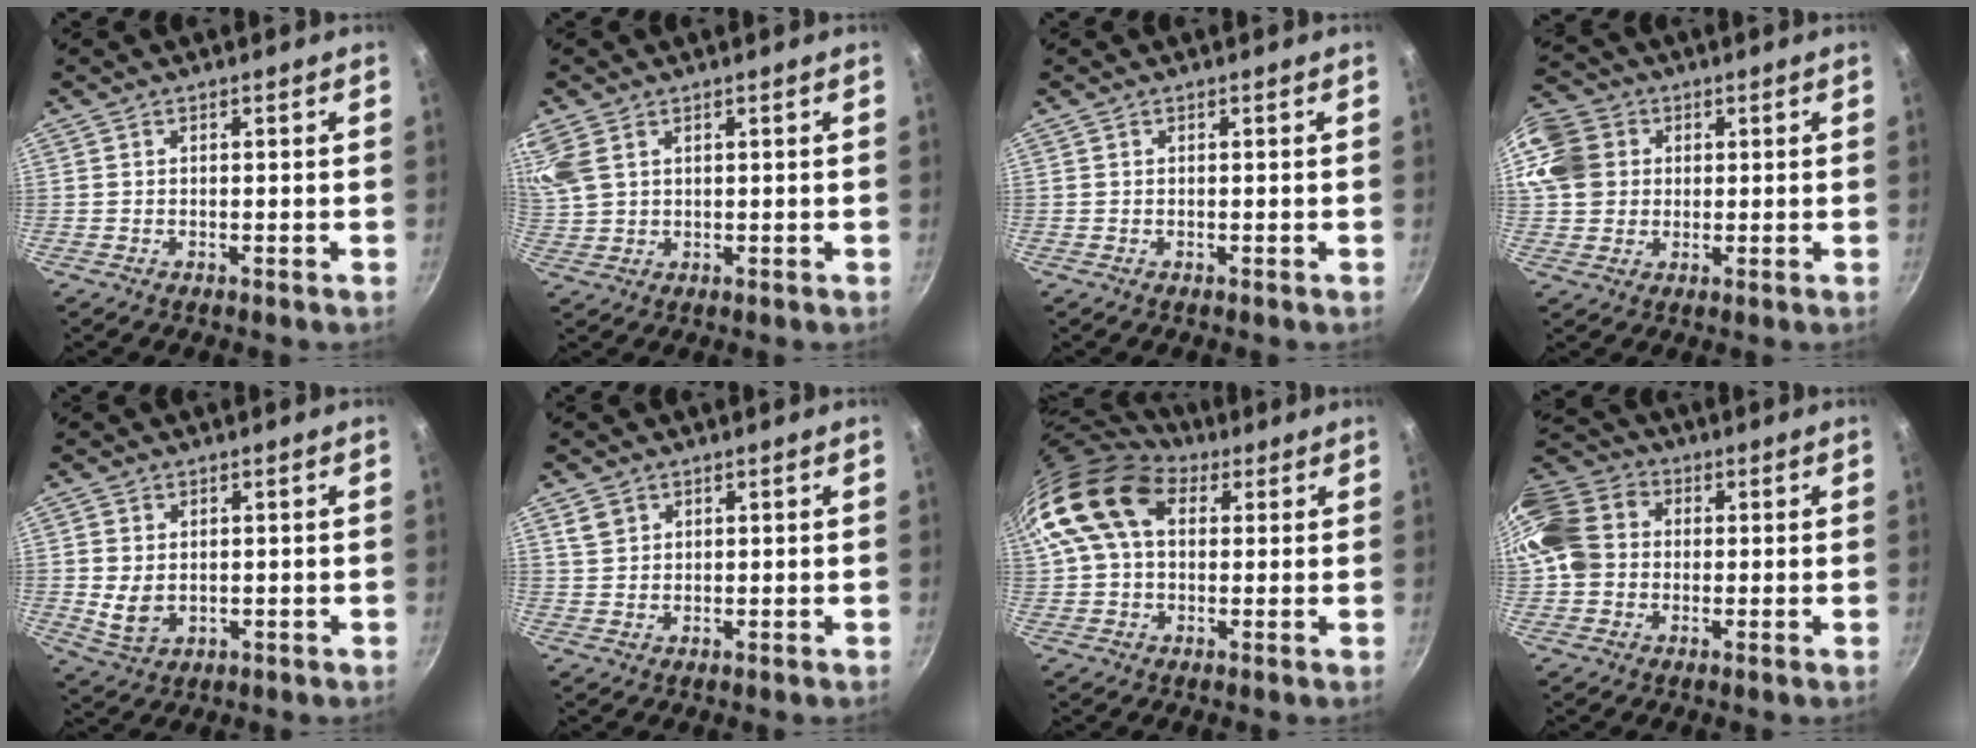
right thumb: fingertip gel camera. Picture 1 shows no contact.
{"total": 8.6, "force": [4.2, 5.5, 5.1], "torque": [-0.116, 0.011, 0.092]}
{"total": 0.0}
{"total": 11.8, "force": [2.6, 10.2, 5.3], "torque": [-0.102, 0.012, 0.040]}
{"total": 5.5, "force": [0.3, 4.0, 3.7], "torque": [-0.067, -0.012, 0.016]}
{"total": 3.0, "force": [1.4, 2.4, 1.1], "torque": [-0.009, 0.001, 0.029]}
{"total": 16.1, "force": [4.7, 11.0, 10.8], "torque": [-0.198, 0.023, 0.070]}
{"total": 13.8, "force": [0.9, 11.7, 7.4], "torque": [-0.140, 0.029, 0.002]}